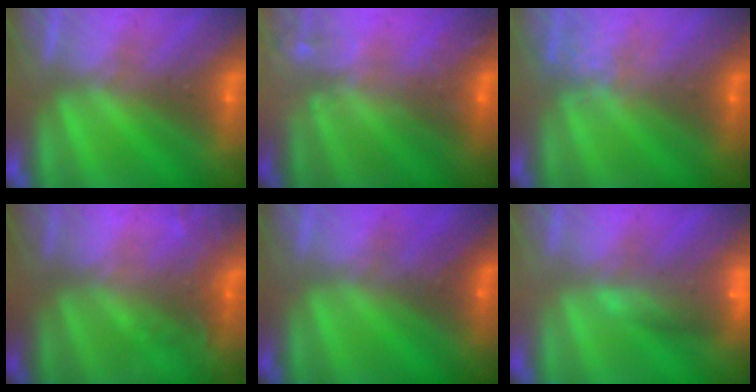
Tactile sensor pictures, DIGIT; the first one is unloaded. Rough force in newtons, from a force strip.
{"total": 2.1}
{"total": 2.5}
{"total": 2.2}
{"total": 2.2}
{"total": 8.0}